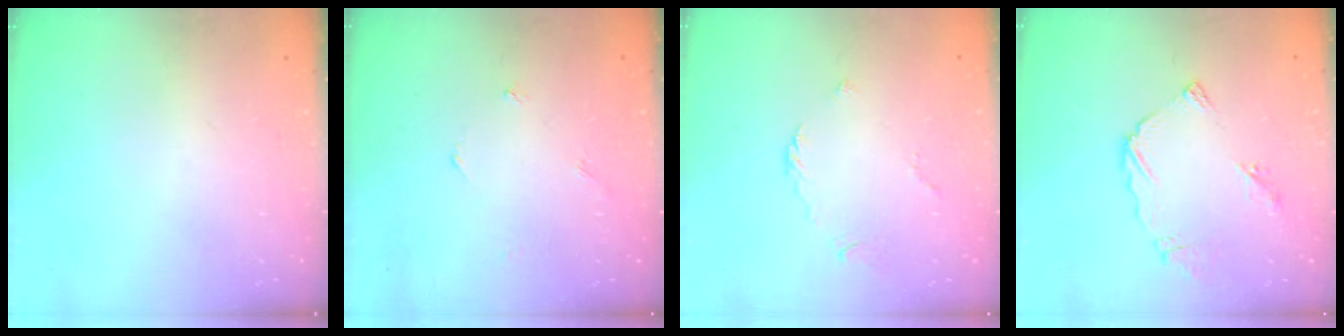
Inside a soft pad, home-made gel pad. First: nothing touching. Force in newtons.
{"total": 1.8, "press": 1.8, "slide": 0.2}
{"total": 2.7, "press": 2.7, "slide": 0.5}
{"total": 8.2, "press": 8.1, "slide": 0.9}